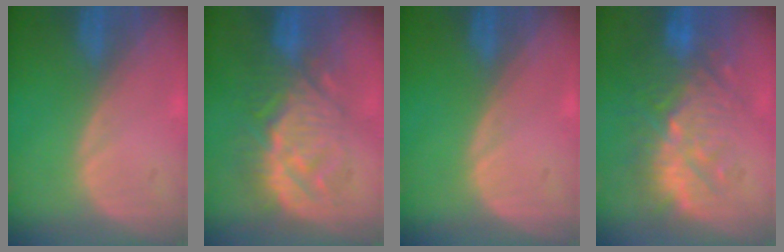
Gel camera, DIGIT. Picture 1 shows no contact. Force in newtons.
{"total": 9.4, "press": 9.3, "slide": 1.4}
{"total": 0.0}
{"total": 10.8, "press": 10.0, "slide": 3.9}